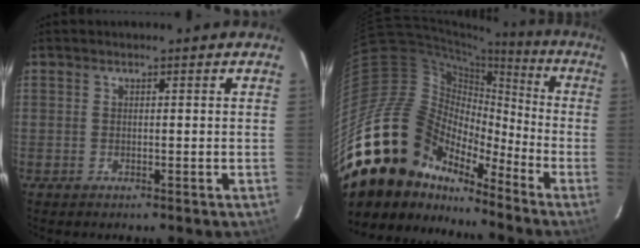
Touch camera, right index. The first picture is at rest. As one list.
[{"total": 21.7, "force": [-15.6, 12.6, 8.4], "torque": [-0.165, 0.026, -0.280]}]